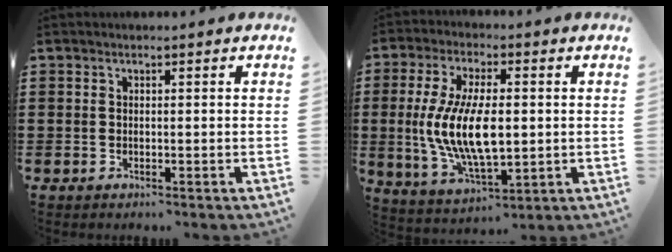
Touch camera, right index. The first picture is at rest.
{"total": 11.6, "force": [0.1, 5.1, 10.5], "torque": [-0.228, -0.004, 0.000]}